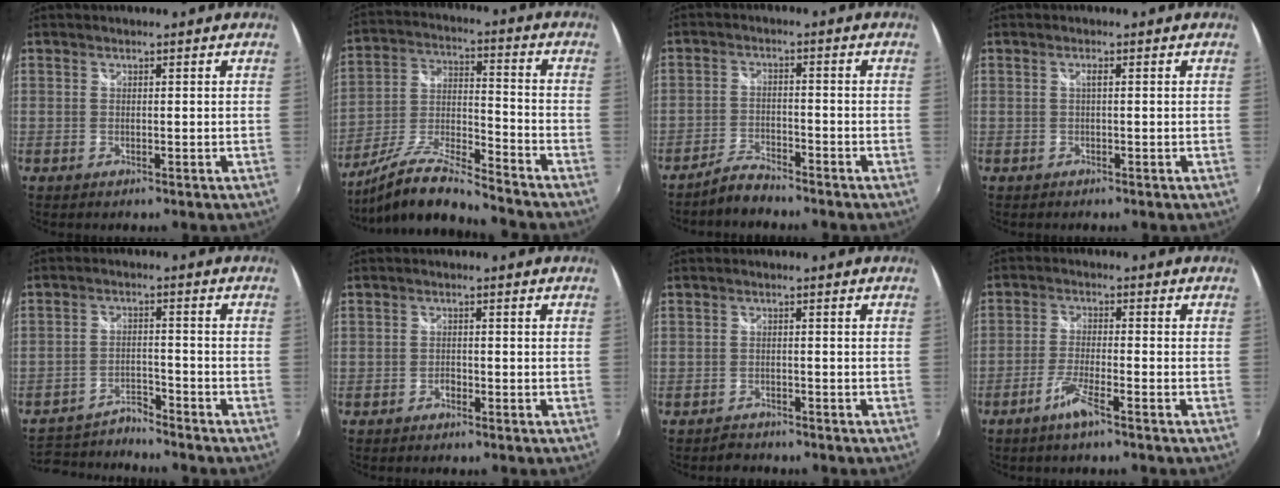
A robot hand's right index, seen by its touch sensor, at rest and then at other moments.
{"total": 14.2, "force": [-12.3, 1.2, 6.9], "torque": [-0.147, -0.013, -0.233]}
{"total": 4.3, "force": [-3.9, 0.9, 1.5], "torque": [-0.044, 0.000, -0.076]}
{"total": 0.9, "force": [0.1, 0.0, 0.9], "torque": [-0.016, 0.002, -0.001]}
{"total": 8.3, "force": [-8.2, 0.8, 1.2], "torque": [-0.040, 0.007, -0.143]}
{"total": 1.2, "force": [-0.9, 0.7, 0.4], "torque": [-0.009, 0.001, -0.015]}
{"total": 2.0, "force": [-1.9, 0.7, -0.2], "torque": [-0.003, 0.001, -0.033]}
{"total": 4.7, "force": [-3.2, 0.0, 3.4], "torque": [-0.081, -0.003, -0.065]}